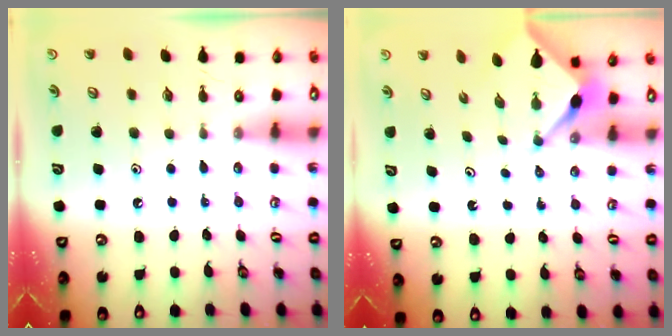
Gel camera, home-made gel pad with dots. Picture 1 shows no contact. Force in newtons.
{"total": 3.8, "press": 3.8, "slide": 0.3}